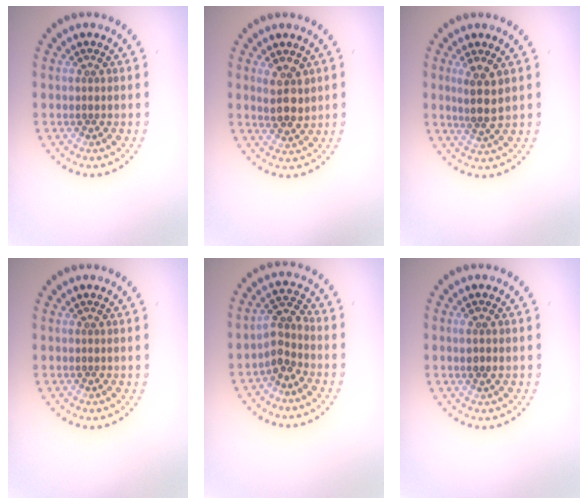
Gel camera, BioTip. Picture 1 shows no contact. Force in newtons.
{"total": 2.7, "press": 2.5, "slide": 1.0}
{"total": 2.7, "press": 2.2, "slide": 1.5}
{"total": 0.0}
{"total": 2.7, "press": 2.0, "slide": 1.8}
{"total": 0.8, "press": 0.7, "slide": 0.3}